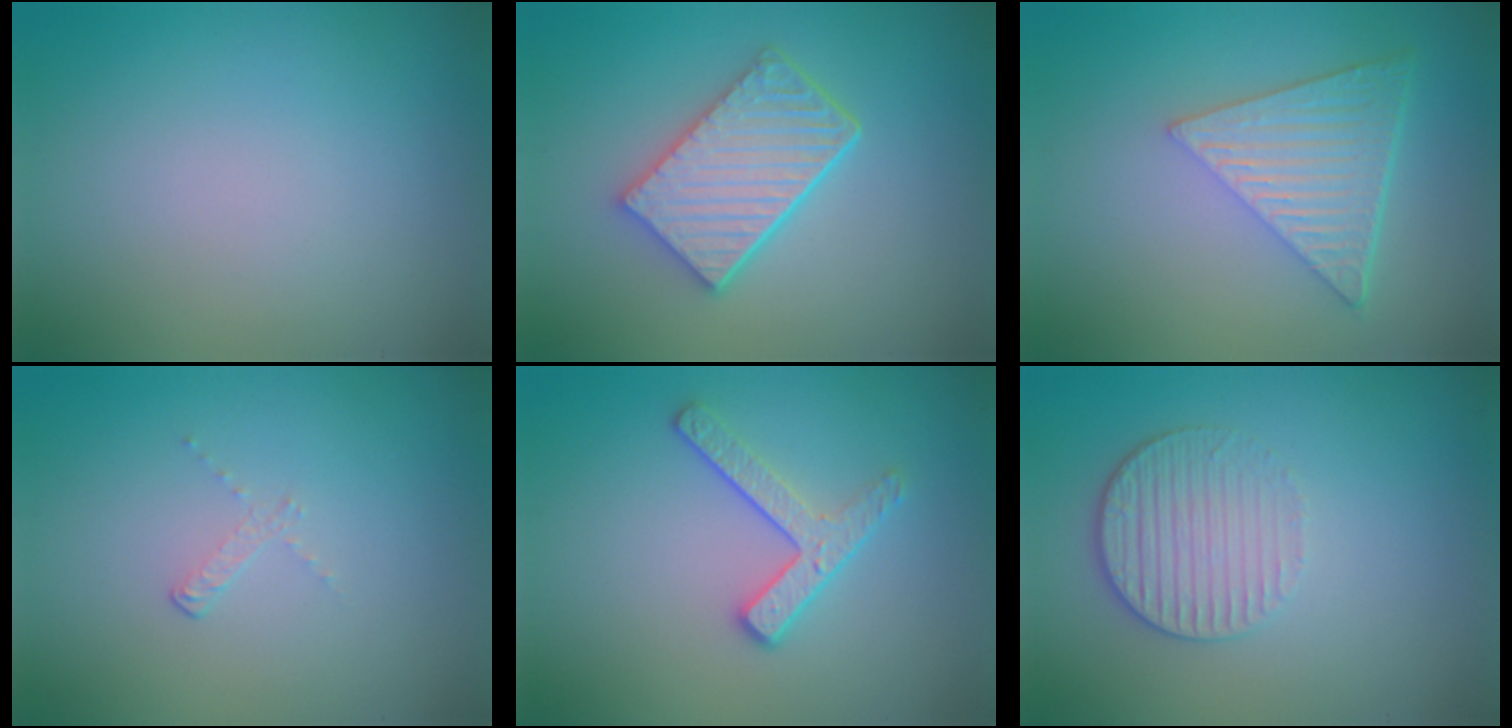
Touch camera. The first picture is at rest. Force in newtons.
{"total": 5.5, "press": 4.3, "slide": 3.4}
{"total": 6.4, "press": 4.3, "slide": 4.7}
{"total": 0.8, "press": 0.3, "slide": 0.7}
{"total": 2.9, "press": 2.4, "slide": 1.6}
{"total": 3.3, "press": 2.8, "slide": 1.8}